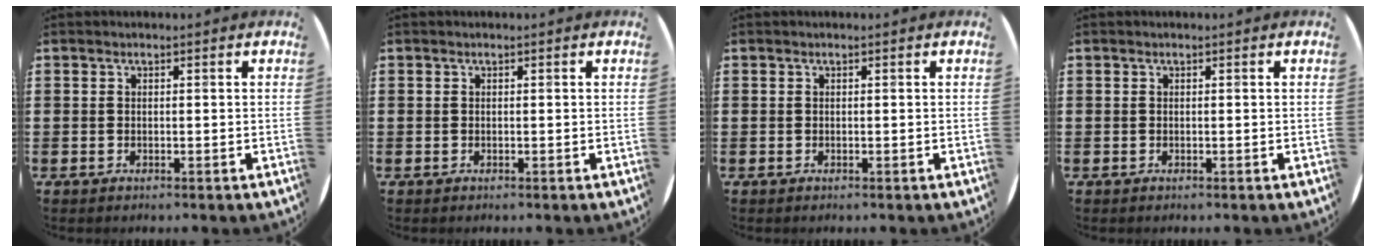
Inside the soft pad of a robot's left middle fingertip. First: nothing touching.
{"total": 0.0}
{"total": 0.0}
{"total": 0.0}